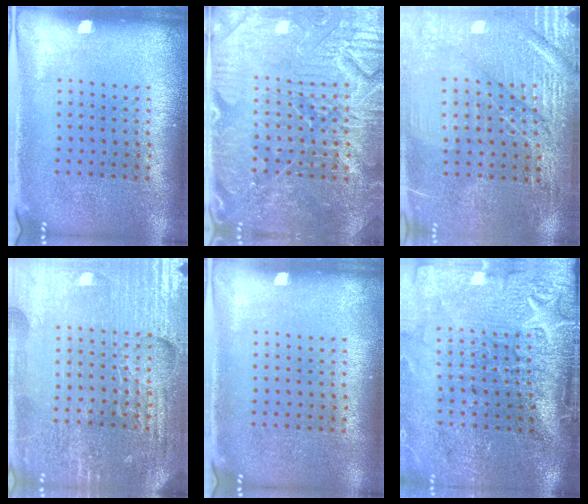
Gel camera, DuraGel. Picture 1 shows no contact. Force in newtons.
{"total": 4.7, "press": 4.6, "slide": 1.0}
{"total": 3.2, "press": 3.2, "slide": 0.4}
{"total": 4.9, "press": 4.6, "slide": 1.7}
{"total": 0.0}
{"total": 4.5, "press": 3.8, "slide": 2.6}